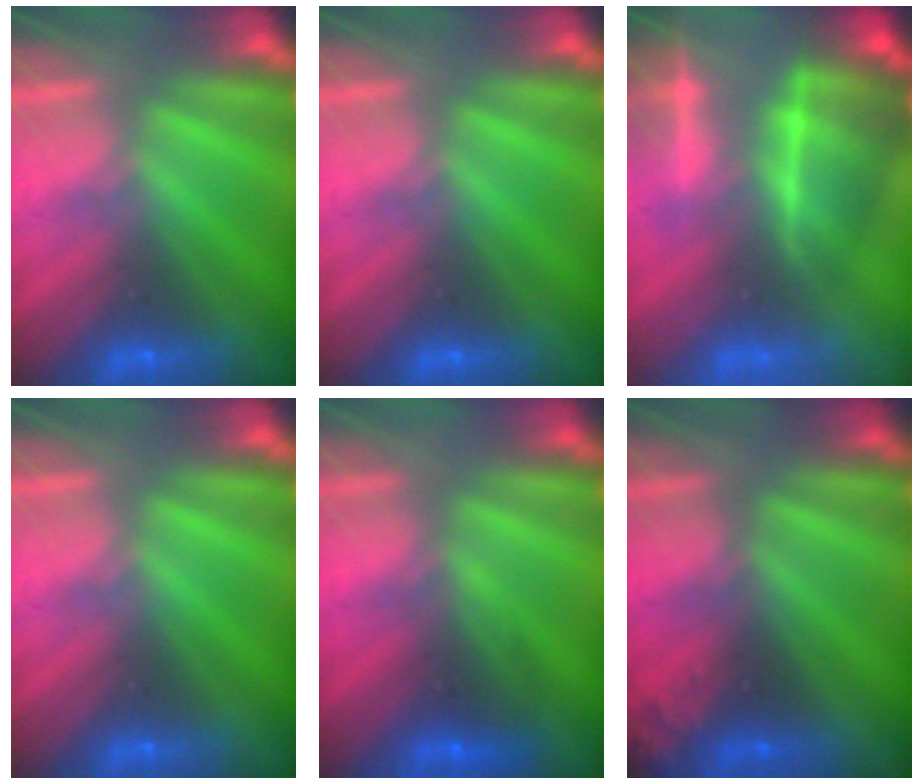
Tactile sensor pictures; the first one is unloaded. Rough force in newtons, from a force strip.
{"total": 0.0}
{"total": 5.7}
{"total": 0.0}
{"total": 2.8}
{"total": 2.3}